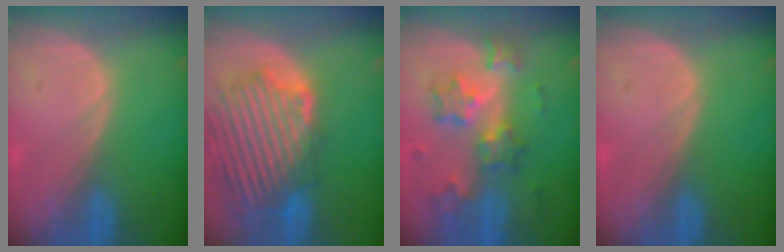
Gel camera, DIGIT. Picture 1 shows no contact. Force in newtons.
{"total": 12.3, "press": 11.4, "slide": 4.5}
{"total": 8.4, "press": 7.3, "slide": 4.1}
{"total": 0.0}